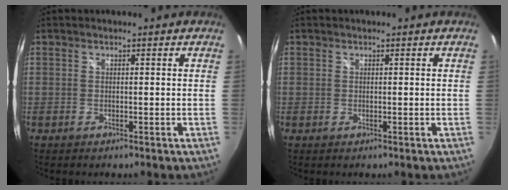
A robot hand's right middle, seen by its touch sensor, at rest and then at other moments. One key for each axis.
{"total": 0.0}